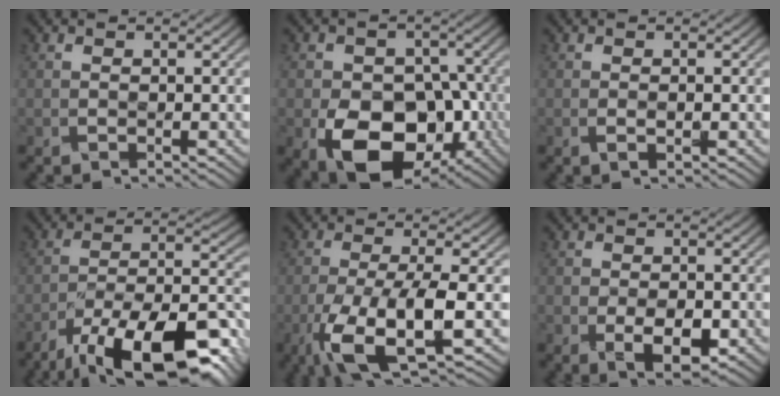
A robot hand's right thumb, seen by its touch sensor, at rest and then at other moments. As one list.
[{"total": 14.0, "force": [-5.7, 8.9, 9.1], "torque": [-0.163, -0.031, -0.090]}, {"total": 0.8, "force": [-0.3, 0.0, 0.8], "torque": [-0.014, 0.000, 0.002]}, {"total": 17.8, "force": [-12.8, 5.2, 11.2], "torque": [-0.201, -0.019, -0.187]}, {"total": 11.0, "force": [-5.1, 3.0, 9.3], "torque": [-0.212, -0.021, -0.078]}, {"total": 5.5, "force": [-2.3, 2.8, 4.1], "torque": [-0.078, -0.011, -0.030]}]